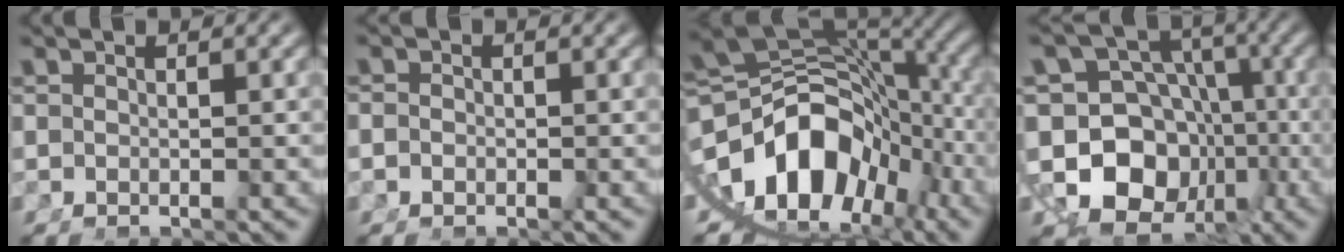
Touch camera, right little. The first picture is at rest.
{"total": 1.0, "force": [-0.7, 0.5, 0.5], "torque": [-0.014, -0.009, -0.009]}
{"total": 19.8, "force": [-3.5, 14.3, 13.2], "torque": [-0.239, -0.050, -0.038]}
{"total": 19.2, "force": [-4.3, 16.5, 8.8], "torque": [-0.215, -0.085, -0.057]}